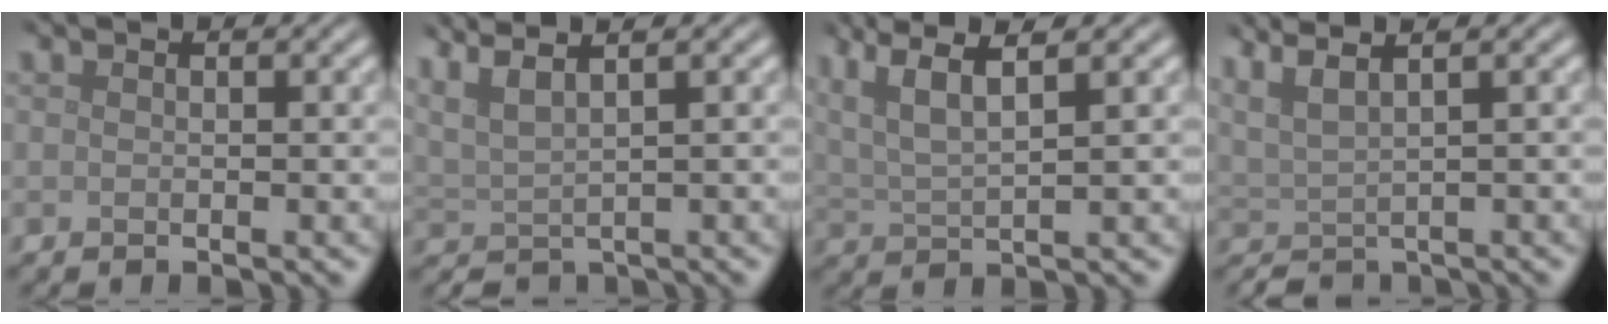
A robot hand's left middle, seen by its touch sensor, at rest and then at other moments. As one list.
[{"total": 3.9, "force": [3.1, 0.9, 2.3], "torque": [-0.049, 0.013, 0.056]}, {"total": 5.7, "force": [3.4, 1.4, 4.3], "torque": [-0.085, 0.013, 0.066]}, {"total": 3.8, "force": [2.7, 0.9, 2.5], "torque": [-0.048, 0.012, 0.048]}]